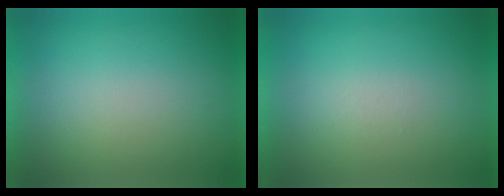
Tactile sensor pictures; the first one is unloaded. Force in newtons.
{"total": 1.4}